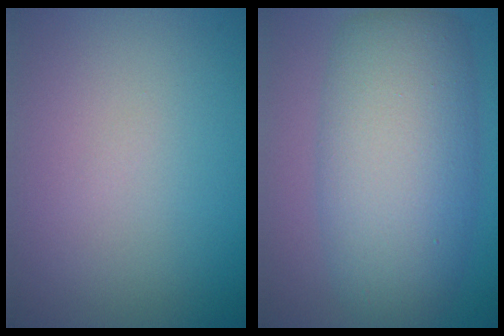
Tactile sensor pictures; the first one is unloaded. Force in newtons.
{"total": 9.4, "press": 9.4, "slide": 0.5}